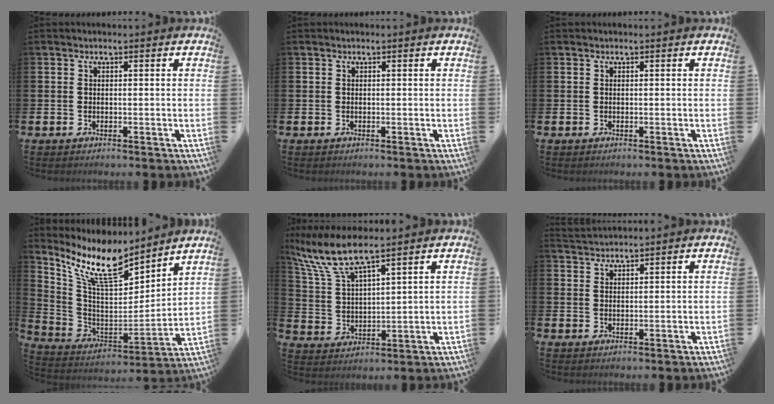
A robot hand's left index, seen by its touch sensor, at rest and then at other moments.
{"total": 0.0}
{"total": 0.0}
{"total": 11.6, "force": [9.4, 3.4, 5.9], "torque": [-0.145, -0.058, 0.164]}
{"total": 7.9, "force": [6.8, 1.2, 3.7], "torque": [-0.099, -0.027, 0.121]}
{"total": 2.0, "force": [2.0, 0.2, -0.1], "torque": [-0.004, -0.005, 0.038]}